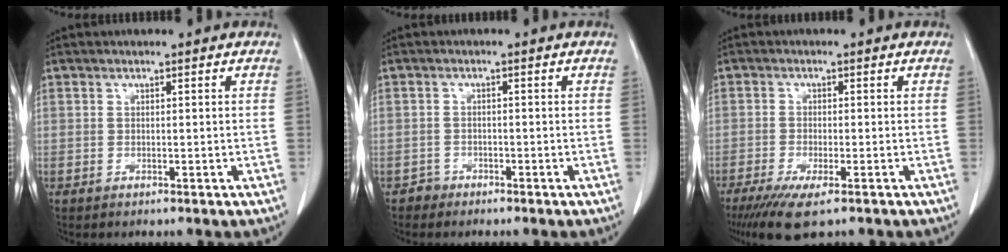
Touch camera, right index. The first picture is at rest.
{"total": 1.6, "force": [-1.1, 1.0, -0.5], "torque": [0.005, 0.006, -0.028]}
{"total": 6.6, "force": [-4.4, 1.1, 4.8], "torque": [-0.083, -0.018, -0.071]}